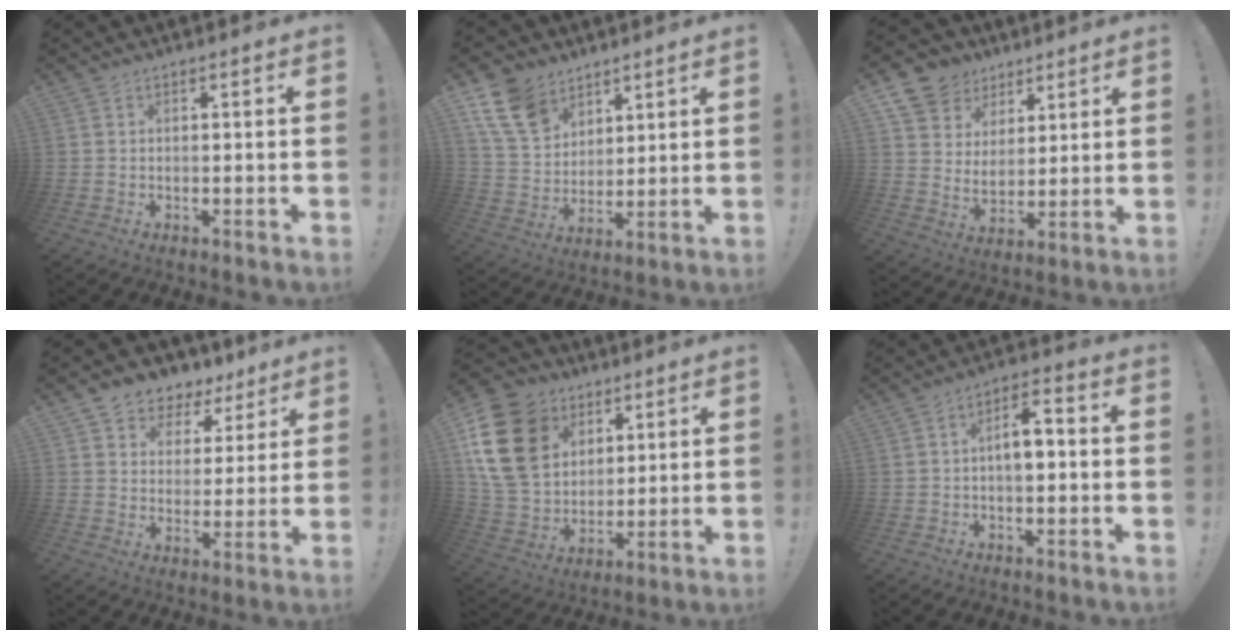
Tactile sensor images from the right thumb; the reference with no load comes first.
{"total": 14.2, "force": [8.6, 9.6, 5.9], "torque": [-0.114, -0.041, 0.173]}
{"total": 10.1, "force": [6.0, 7.8, 2.0], "torque": [-0.039, -0.045, 0.123]}
{"total": 6.6, "force": [4.0, 5.3, 0.7], "torque": [-0.018, -0.034, 0.082]}
{"total": 20.2, "force": [7.4, 15.4, 10.8], "torque": [-0.207, -0.030, 0.150]}
{"total": 6.8, "force": [-0.5, 3.3, 6.0], "torque": [-0.090, 0.010, -0.011]}